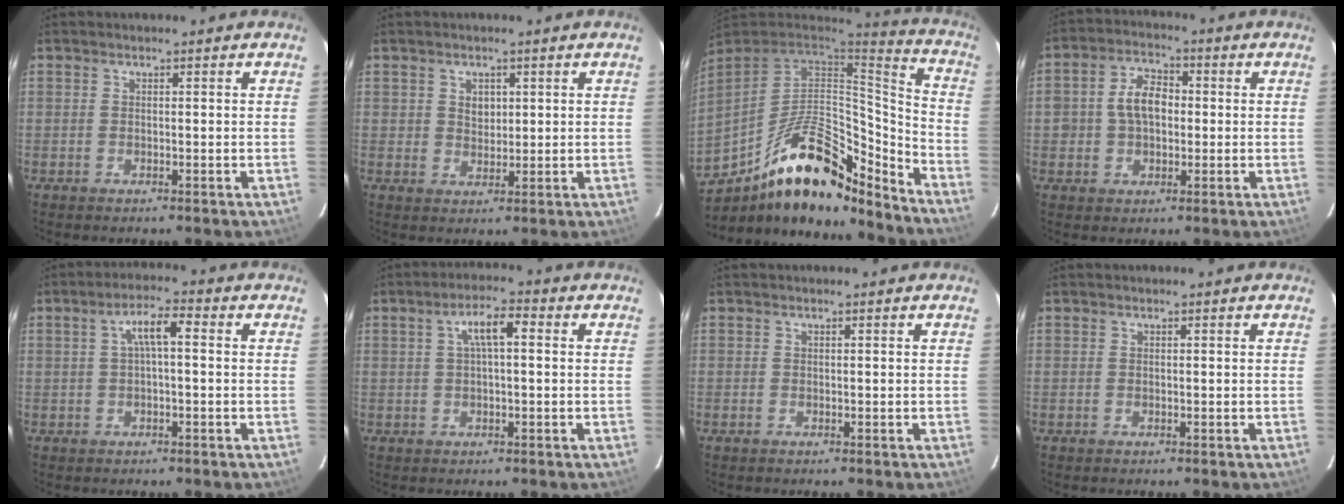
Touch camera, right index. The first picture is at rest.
{"total": 2.9, "force": [1.0, 2.5, 1.1], "torque": [-0.014, 0.005, 0.018]}
{"total": 23.4, "force": [-15.8, 9.1, 14.7], "torque": [-0.263, 0.010, -0.248]}
{"total": 7.1, "force": [0.0, 5.2, 4.8], "torque": [-0.092, 0.023, 0.004]}
{"total": 4.6, "force": [0.4, 1.2, 4.4], "torque": [-0.082, 0.015, 0.011]}
{"total": 5.0, "force": [0.9, 1.4, 4.7], "torque": [-0.086, 0.014, 0.019]}
{"total": 0.0}
{"total": 0.0}